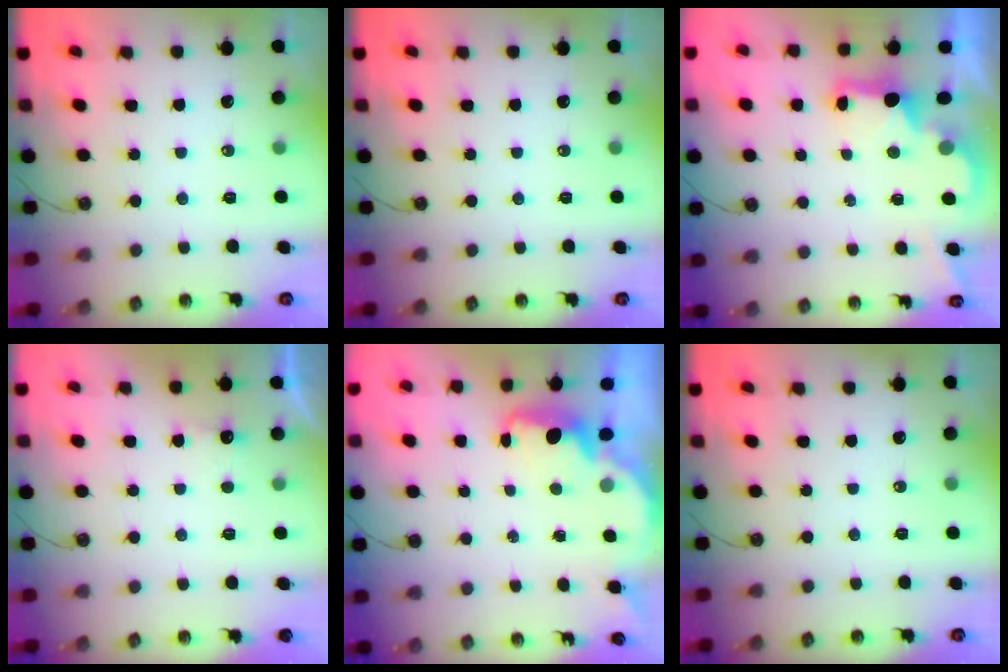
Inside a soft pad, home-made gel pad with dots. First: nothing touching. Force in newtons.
{"total": 0.0}
{"total": 2.4, "press": 2.2, "slide": 0.8}
{"total": 1.0, "press": 0.7, "slide": 0.8}
{"total": 2.3, "press": 2.2, "slide": 0.6}
{"total": 0.0}